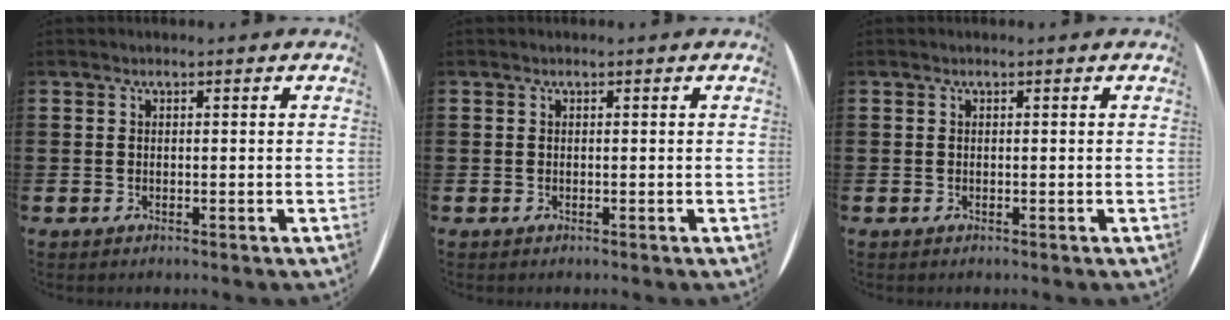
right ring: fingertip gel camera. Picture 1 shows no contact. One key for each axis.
{"total": 0.0}
{"total": 0.0}